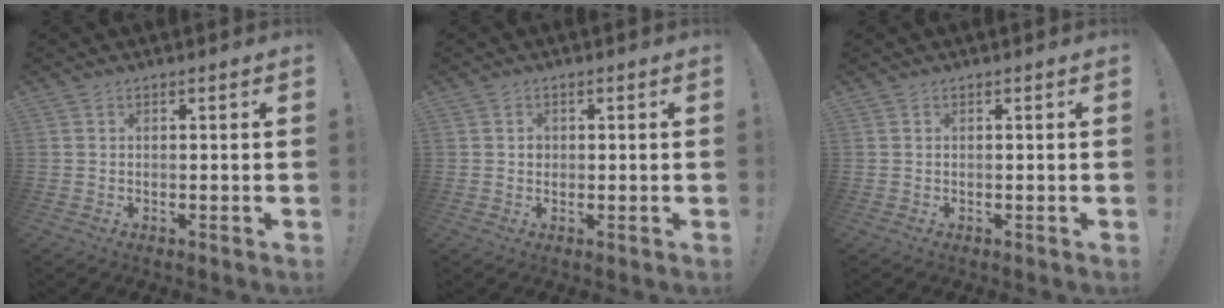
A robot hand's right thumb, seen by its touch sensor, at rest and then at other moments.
{"total": 1.7, "force": [0.1, 1.6, 0.6], "torque": [-0.004, 0.002, 0.000]}
{"total": 0.0}